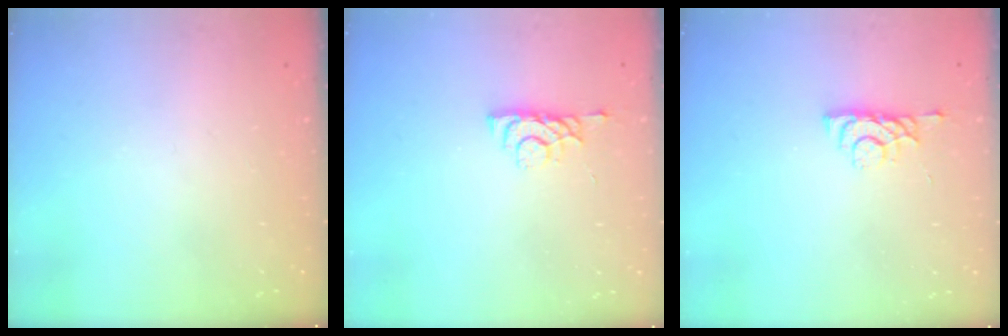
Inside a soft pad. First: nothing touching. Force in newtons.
{"total": 3.7, "press": 3.7, "slide": 0.6}
{"total": 3.7, "press": 3.7, "slide": 0.6}